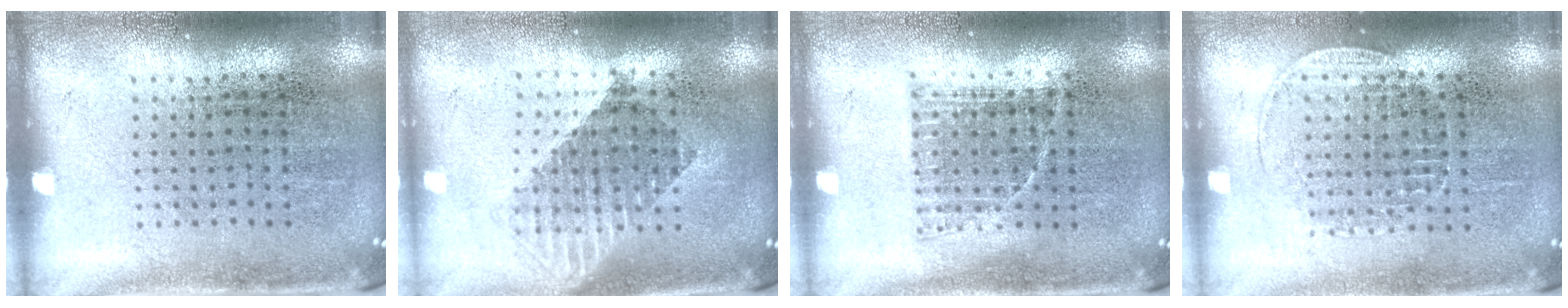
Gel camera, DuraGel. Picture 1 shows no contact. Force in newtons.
{"total": 1.6, "press": 1.4, "slide": 0.9}
{"total": 0.8, "press": 0.7, "slide": 0.3}
{"total": 1.2, "press": 1.1, "slide": 0.5}